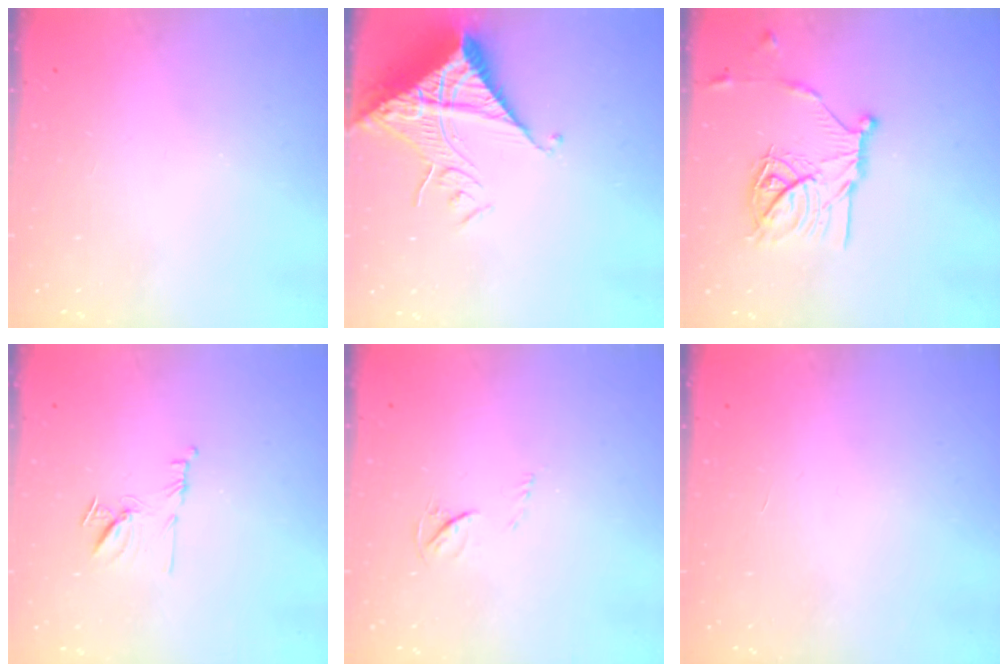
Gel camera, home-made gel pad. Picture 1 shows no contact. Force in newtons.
{"total": 16.2, "press": 16.1, "slide": 2.1}
{"total": 17.0, "press": 17.0, "slide": 1.0}
{"total": 8.2, "press": 8.1, "slide": 1.2}
{"total": 3.3, "press": 3.2, "slide": 0.5}
{"total": 1.7, "press": 1.7, "slide": 0.1}